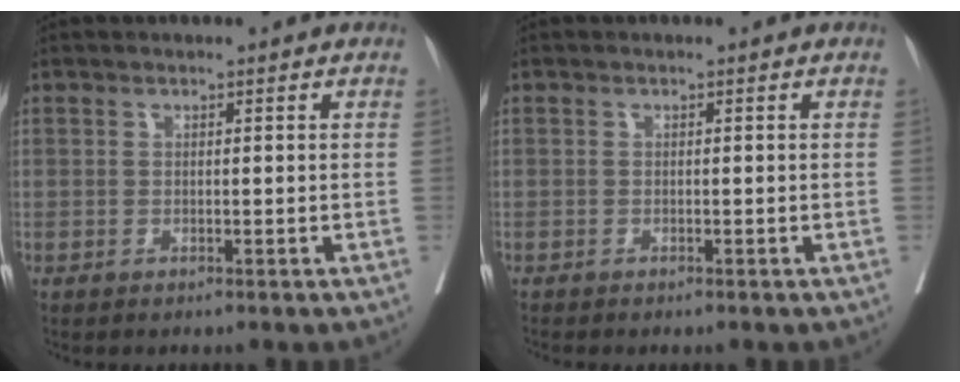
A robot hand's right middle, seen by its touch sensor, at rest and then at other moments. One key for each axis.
{"total": 0.5, "fx": -0.5, "fy": 0.0, "fz": 0.1, "tx": -0.004, "ty": -0.002, "tz": -0.013}